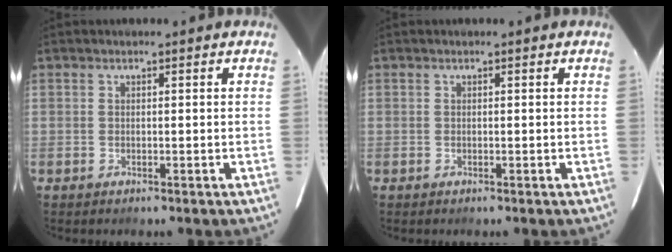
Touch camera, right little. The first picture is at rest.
{"total": 0.0}